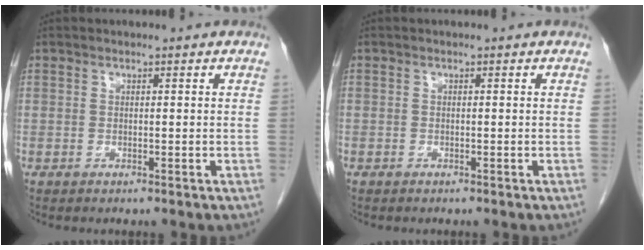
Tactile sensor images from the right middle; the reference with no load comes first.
{"total": 0.0}